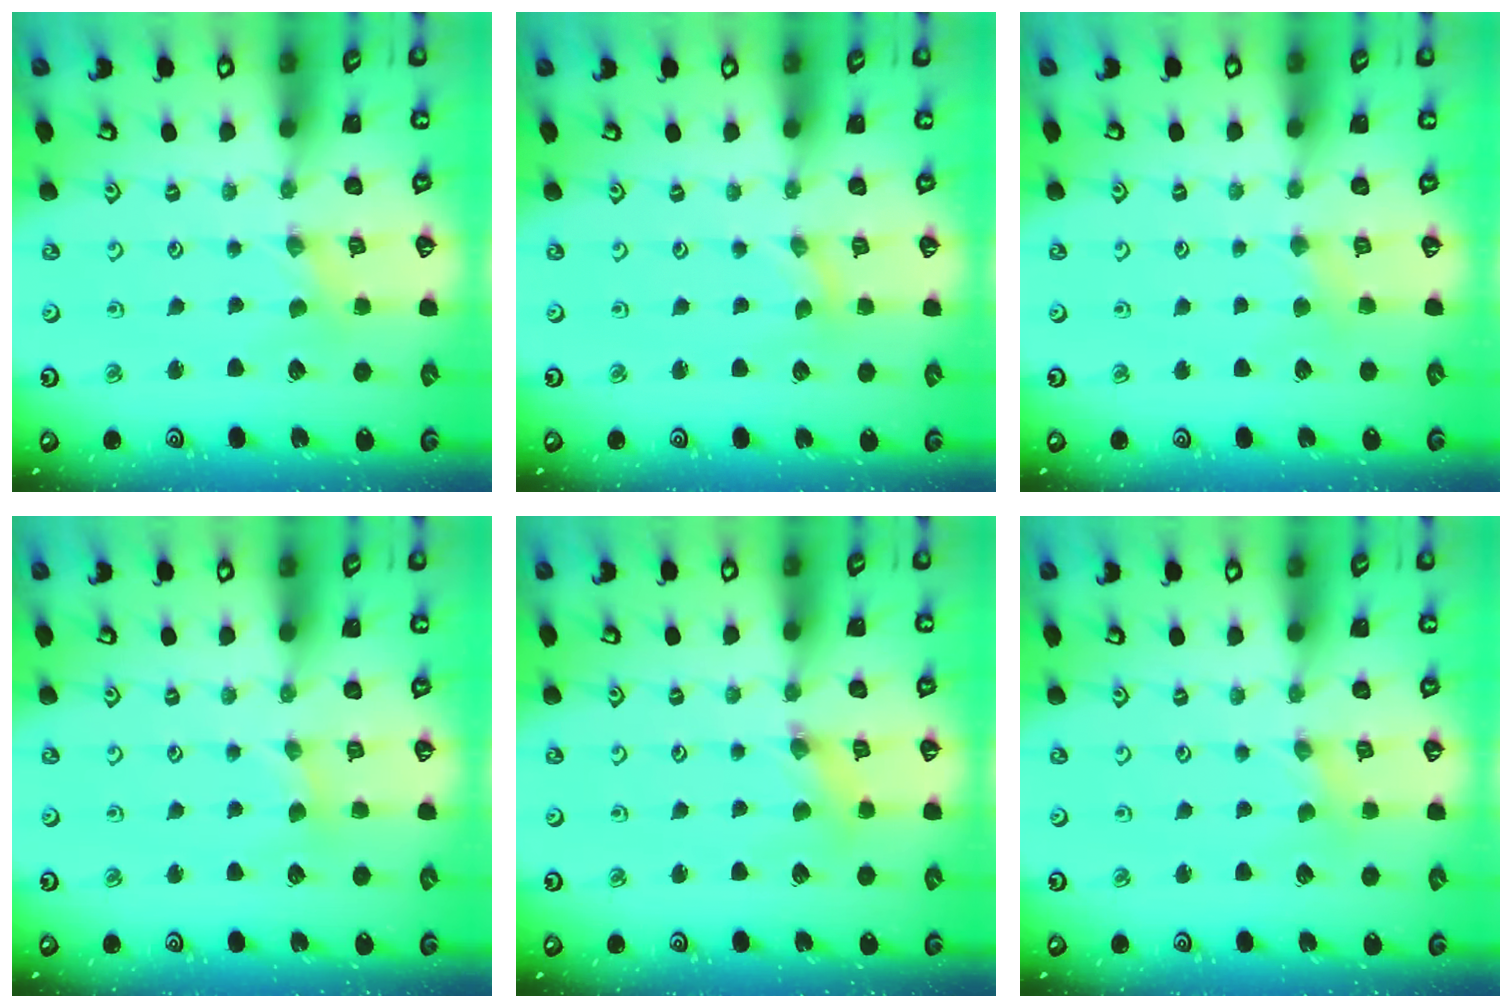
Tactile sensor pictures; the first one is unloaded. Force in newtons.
{"total": 0.0}
{"total": 2.9, "press": 2.9, "slide": 0.3}
{"total": 1.7, "press": 1.7, "slide": 0.3}
{"total": 1.8, "press": 1.8, "slide": 0.3}
{"total": 0.0}